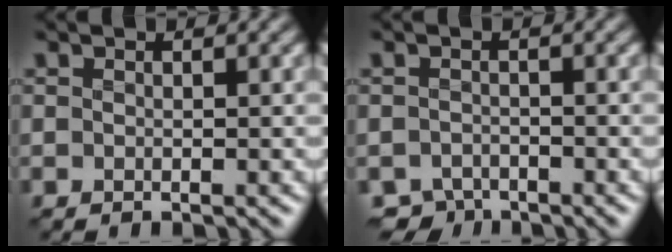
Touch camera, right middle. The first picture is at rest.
{"total": 2.5, "force": [-2.4, 0.8, 0.2], "torque": [0.001, -0.011, -0.047]}